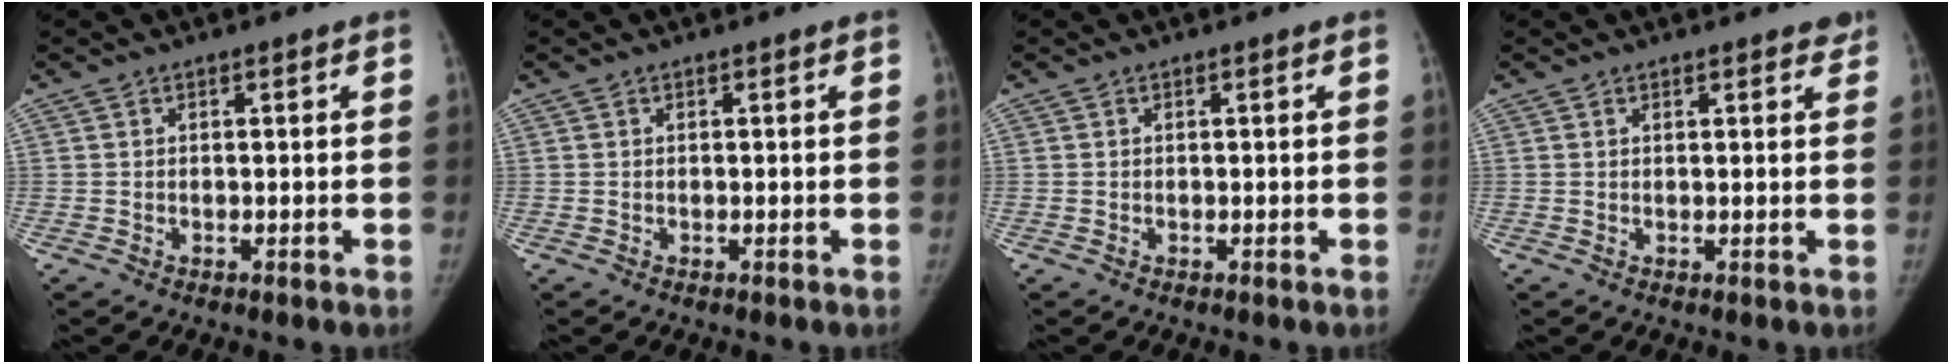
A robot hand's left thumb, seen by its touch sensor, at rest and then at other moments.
{"total": 0.0}
{"total": 0.0}
{"total": 2.1, "force": [1.8, 0.8, 0.7], "torque": [0.008, -0.004, 0.016]}